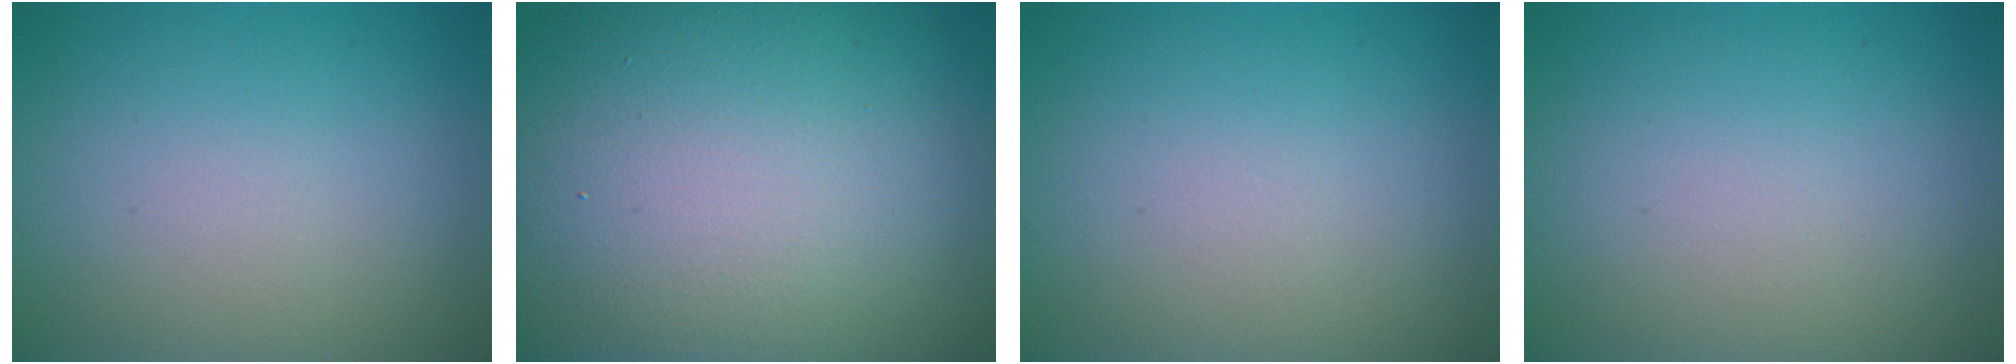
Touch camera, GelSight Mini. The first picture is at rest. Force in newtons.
{"total": 20.4, "press": 20.3, "slide": 1.5}
{"total": 0.0}
{"total": 0.0}